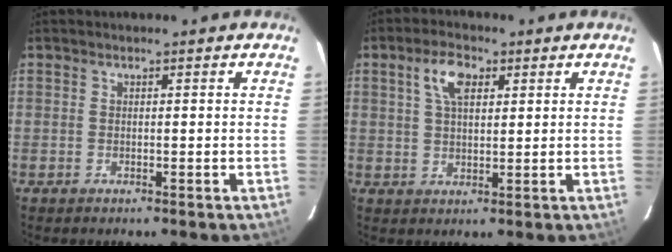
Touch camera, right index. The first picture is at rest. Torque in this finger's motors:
{"motor_torque": [0.79, 0.45, 0.34, 0.10]}